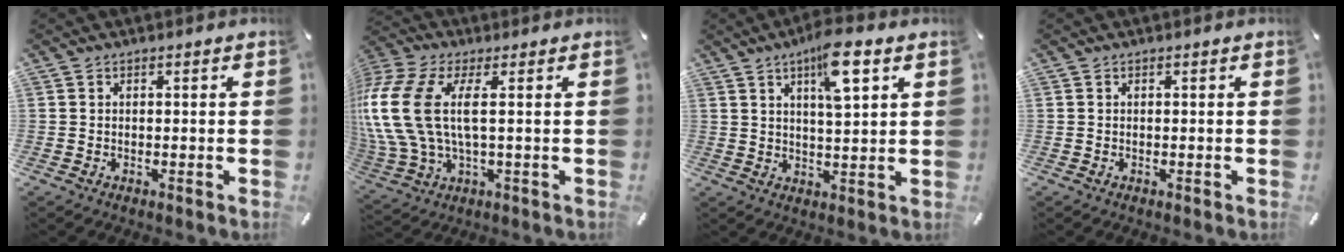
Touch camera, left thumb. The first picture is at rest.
{"total": 14.9, "force": [2.4, 7.6, 12.6], "torque": [-0.294, -0.012, 0.042]}
{"total": 9.5, "force": [5.1, 2.6, 7.5], "torque": [-0.124, -0.014, 0.083]}
{"total": 0.0}